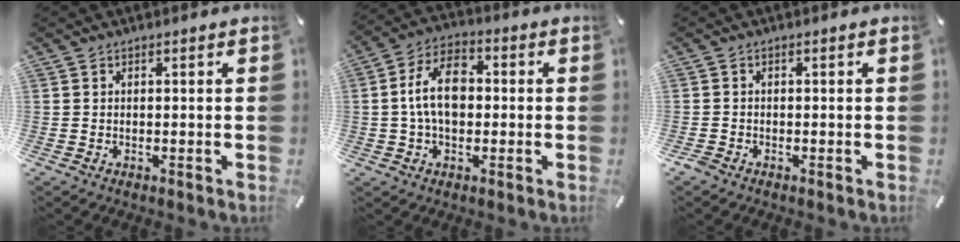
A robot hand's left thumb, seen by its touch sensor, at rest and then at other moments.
{"total": 11.1, "force": [-0.1, 7.2, 8.5], "torque": [-0.160, 0.011, -0.005]}
{"total": 1.0, "force": [-0.8, 0.5, 0.3], "torque": [-0.005, 0.002, -0.017]}